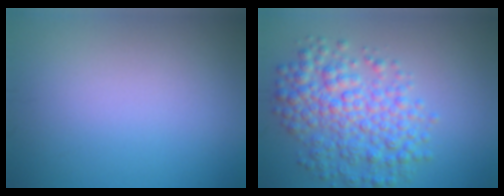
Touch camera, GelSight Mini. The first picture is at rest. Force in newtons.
{"total": 6.5, "press": 6.5, "slide": 0.1}